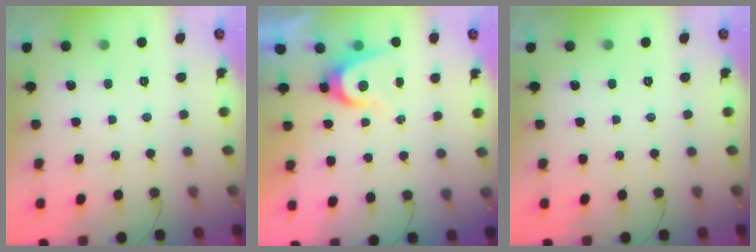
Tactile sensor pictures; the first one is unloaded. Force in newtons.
{"total": 6.2, "press": 6.1, "slide": 0.7}
{"total": 0.0}